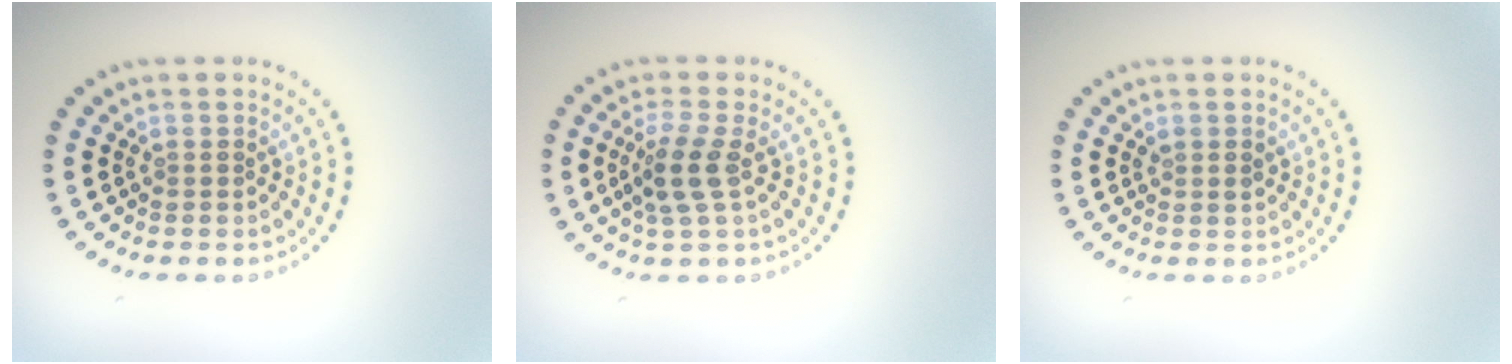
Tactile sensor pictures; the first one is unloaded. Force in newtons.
{"total": 2.8, "press": 2.5, "slide": 1.3}
{"total": 0.8, "press": 0.7, "slide": 0.3}